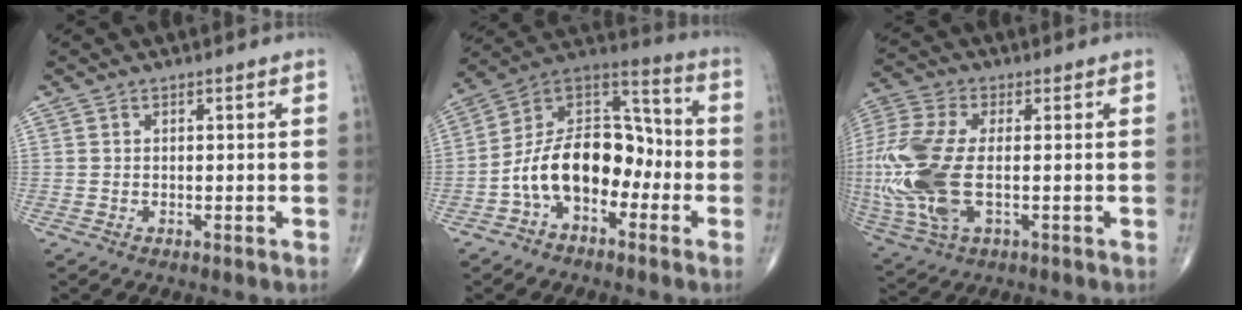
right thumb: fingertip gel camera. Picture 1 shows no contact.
{"total": 16.4, "force": [-4.7, 10.3, 11.8], "torque": [-0.174, 0.067, -0.093]}
{"total": 19.2, "force": [-2.0, 9.5, 16.5], "torque": [-0.421, -0.010, -0.029]}